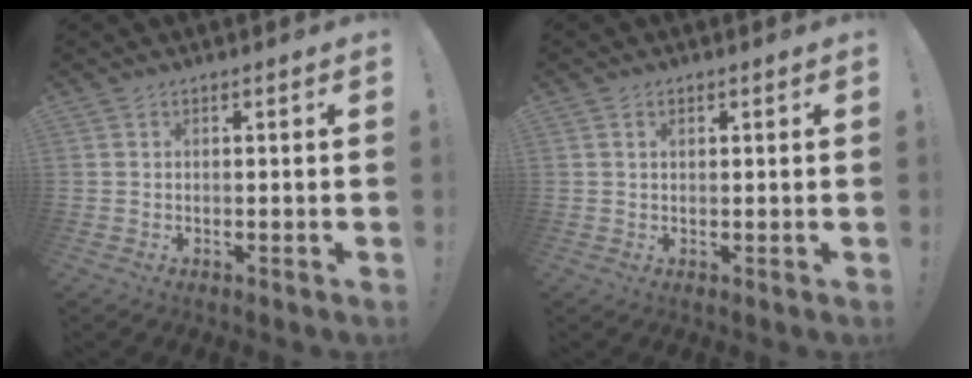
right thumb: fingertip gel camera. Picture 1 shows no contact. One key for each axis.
{"total": 1.2, "fx": 0.6, "fy": 0.7, "fz": 0.8, "tx": -0.017, "ty": 0.003, "tz": 0.011}